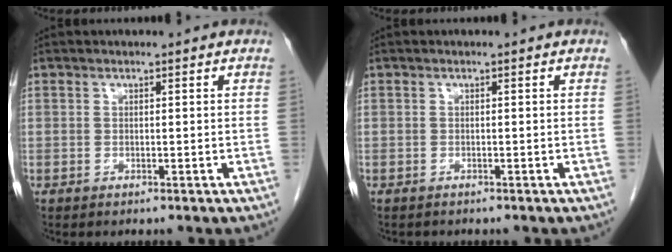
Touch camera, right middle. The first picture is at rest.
{"total": 0.6, "force": [-0.6, 0.2, 0.1], "torque": [-0.009, -0.001, -0.010]}